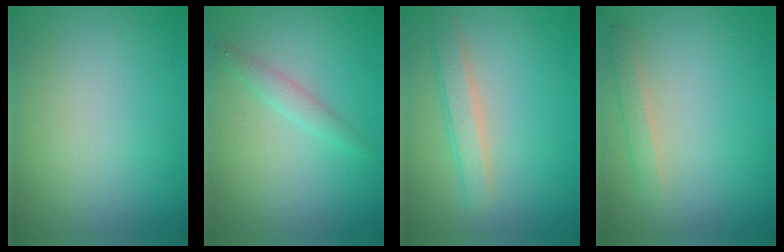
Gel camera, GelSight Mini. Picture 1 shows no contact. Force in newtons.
{"total": 1.5, "press": 1.5, "slide": 0.0}
{"total": 2.6, "press": 2.6, "slide": 0.1}
{"total": 1.4, "press": 1.4, "slide": 0.0}